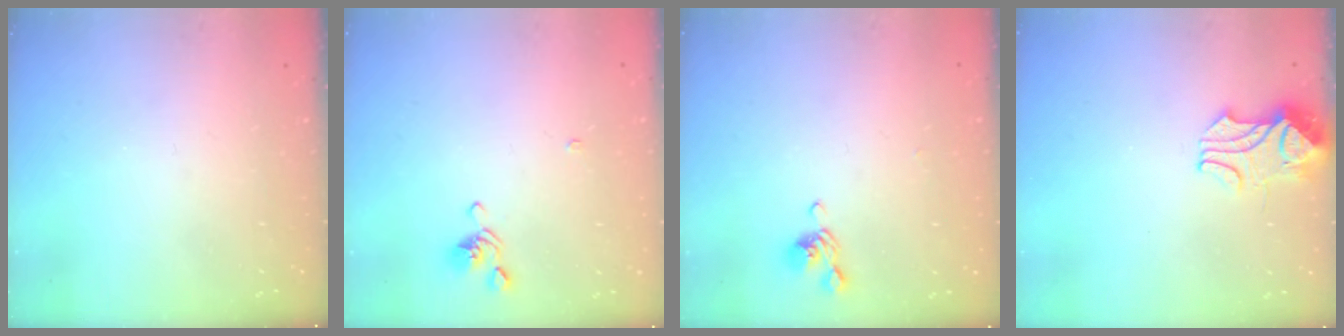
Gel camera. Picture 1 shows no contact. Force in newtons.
{"total": 1.9, "press": 1.8, "slide": 0.4}
{"total": 4.9, "press": 4.9, "slide": 0.3}
{"total": 2.1, "press": 1.9, "slide": 0.8}